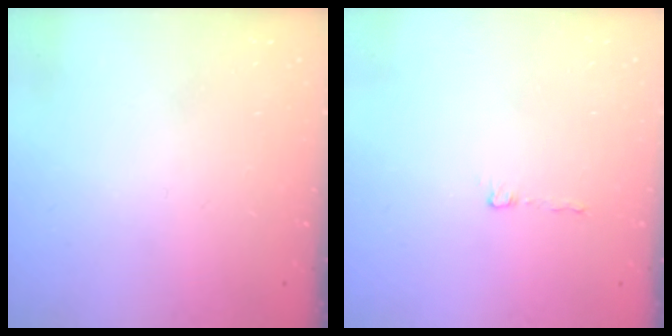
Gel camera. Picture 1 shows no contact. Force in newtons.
{"total": 2.1, "press": 2.1, "slide": 0.2}